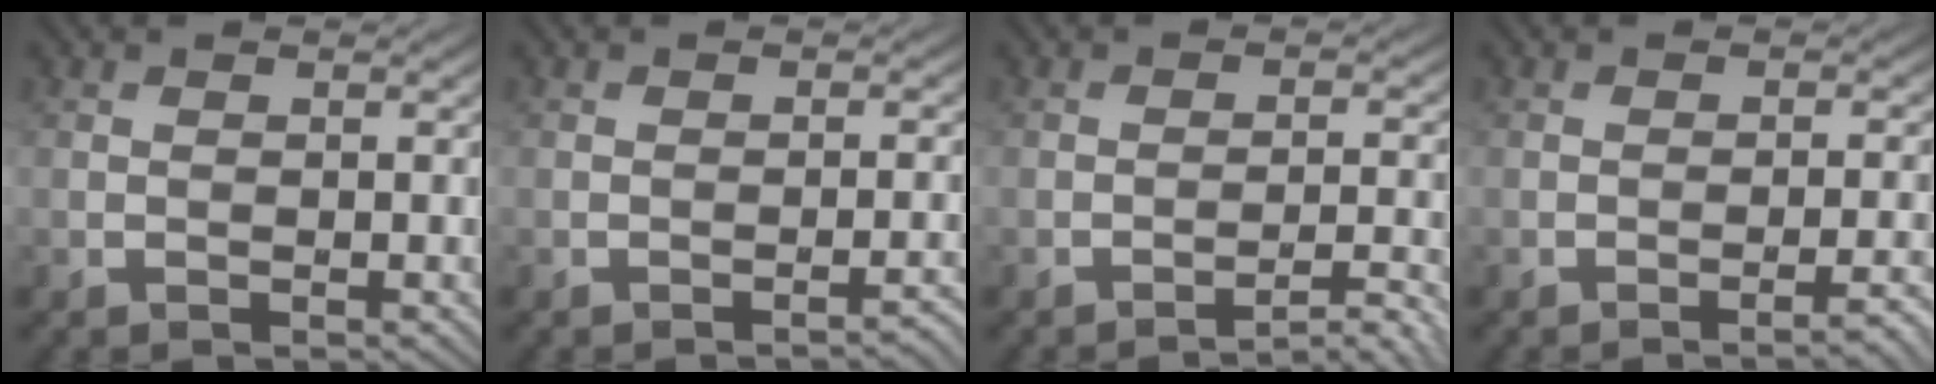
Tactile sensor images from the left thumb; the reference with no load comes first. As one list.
[{"total": 1.7, "force": [-1.5, -0.5, 0.4], "torque": [-0.005, 0.007, -0.021]}, {"total": 2.7, "force": [-2.5, -0.7, 0.9], "torque": [-0.012, 0.012, -0.037]}, {"total": 2.2, "force": [-1.8, -0.7, 1.1], "torque": [-0.018, 0.006, -0.027]}]